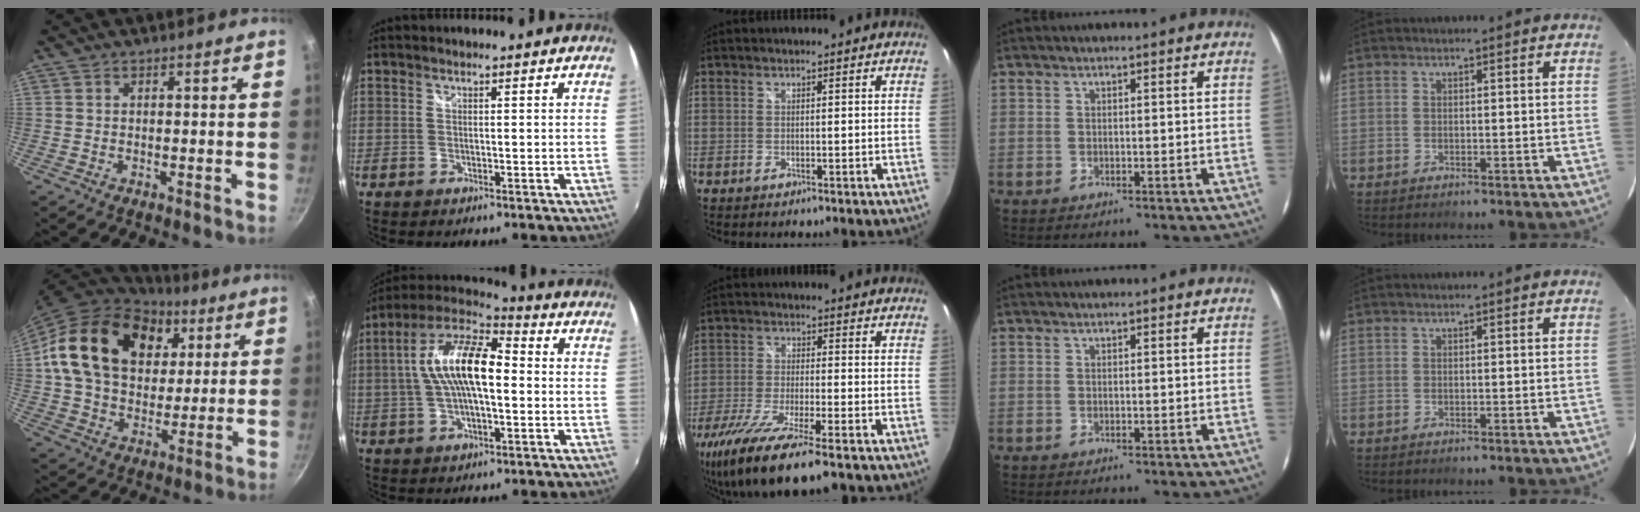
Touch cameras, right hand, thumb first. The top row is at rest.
{"thumb": {"total": 23.9, "force": [7.6, 17.2, 14.7], "torque": [-0.232, -0.002, 0.127]}, "index": {"total": 14.8, "force": [0.4, 6.0, 13.5], "torque": [-0.253, 0.020, -0.003]}, "middle": {"total": 15.0, "force": [-10.7, 1.9, 10.3], "torque": [-0.218, -0.051, -0.195]}}